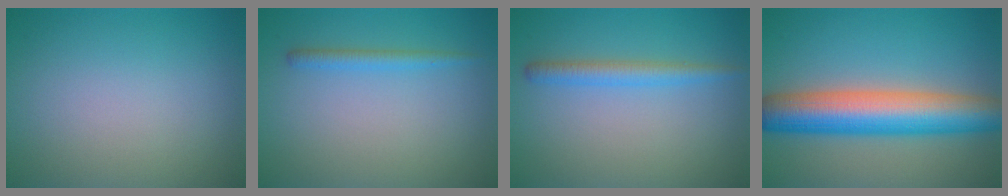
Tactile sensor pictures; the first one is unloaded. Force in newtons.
{"total": 1.4, "press": 1.4, "slide": 0.1}
{"total": 2.3, "press": 2.3, "slide": 0.1}
{"total": 9.4, "press": 9.3, "slide": 0.2}